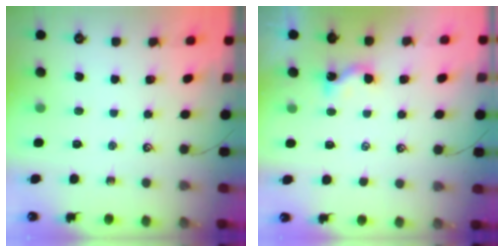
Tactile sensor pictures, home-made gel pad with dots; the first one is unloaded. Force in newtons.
{"total": 1.7, "press": 1.7, "slide": 0.2}